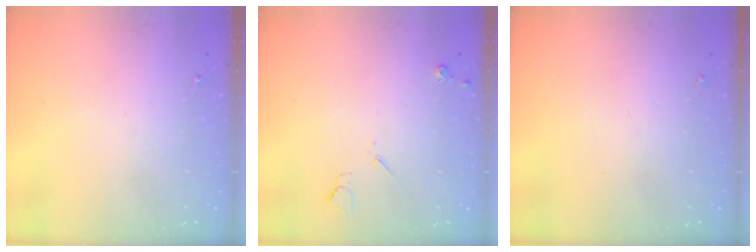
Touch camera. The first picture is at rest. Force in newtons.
{"total": 4.1, "press": 4.0, "slide": 0.7}
{"total": 0.0}